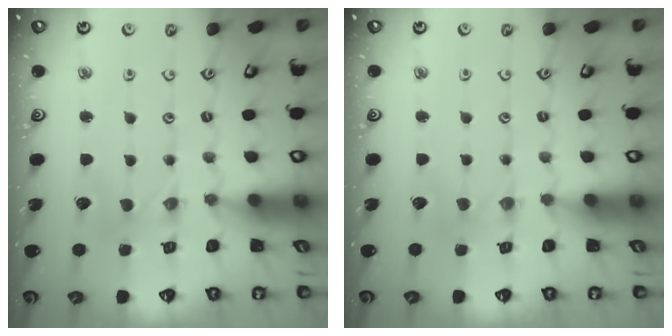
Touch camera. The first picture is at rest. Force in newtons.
{"total": 1.2, "press": 1.1, "slide": 0.3}